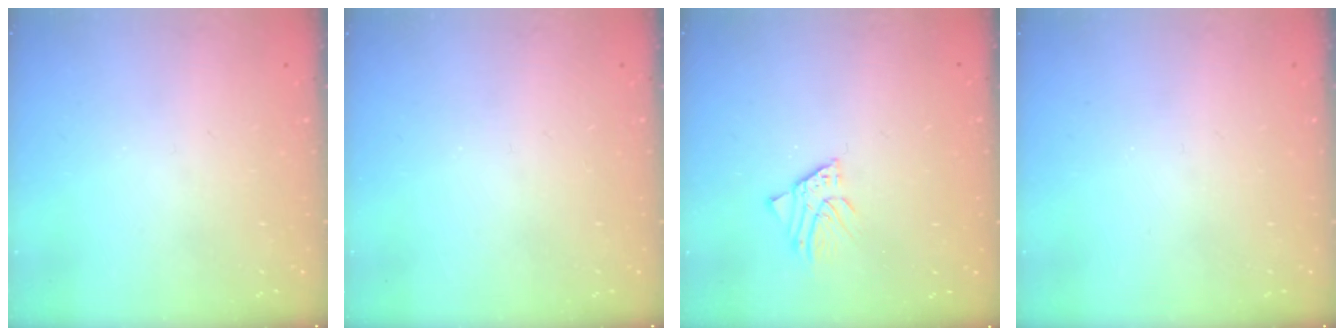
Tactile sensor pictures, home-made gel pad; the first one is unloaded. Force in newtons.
{"total": 0.0}
{"total": 1.4, "press": 1.4, "slide": 0.1}
{"total": 0.0}